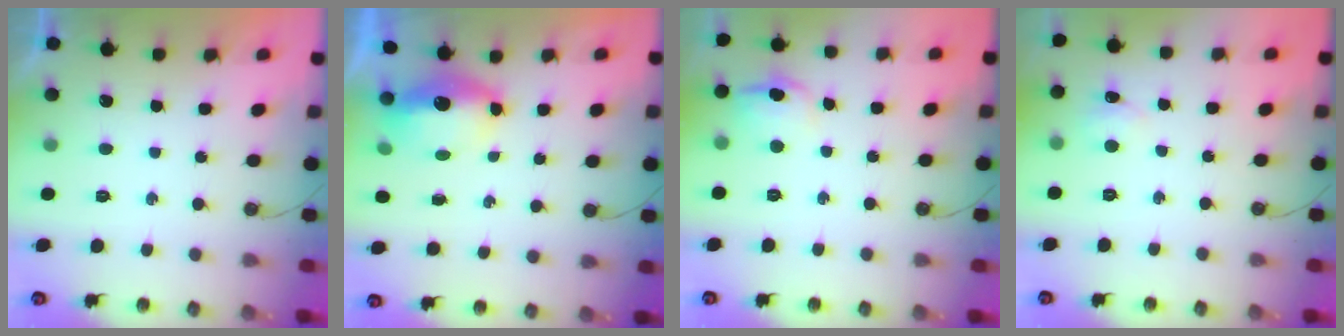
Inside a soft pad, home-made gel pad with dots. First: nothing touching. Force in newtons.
{"total": 7.3, "press": 7.3, "slide": 0.1}
{"total": 8.0, "press": 7.9, "slide": 1.4}
{"total": 5.7, "press": 5.6, "slide": 0.9}